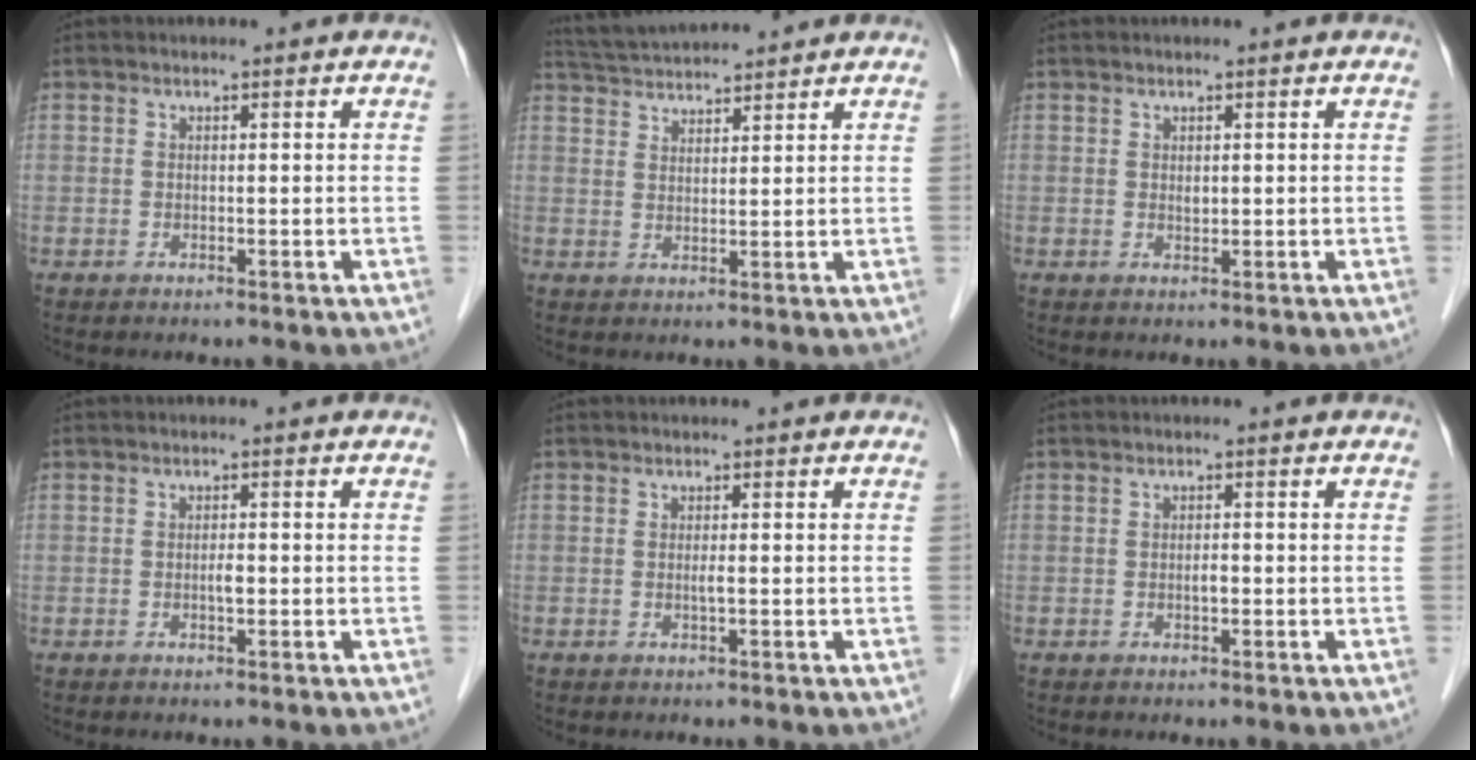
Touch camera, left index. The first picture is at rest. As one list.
[{"total": 7.1, "force": [7.0, -0.2, 1.6], "torque": [-0.039, 0.032, 0.122]}, {"total": 0.7, "force": [0.1, 0.5, 0.6], "torque": [-0.012, -0.003, 0.004]}, {"total": 1.1, "force": [-0.4, 0.3, 1.0], "torque": [-0.020, -0.002, -0.008]}, {"total": 0.7, "force": [-0.2, -0.1, 0.6], "torque": [-0.016, -0.004, -0.006]}, {"total": 0.9, "force": [-0.4, 0.4, 0.7], "torque": [-0.016, -0.001, -0.008]}]